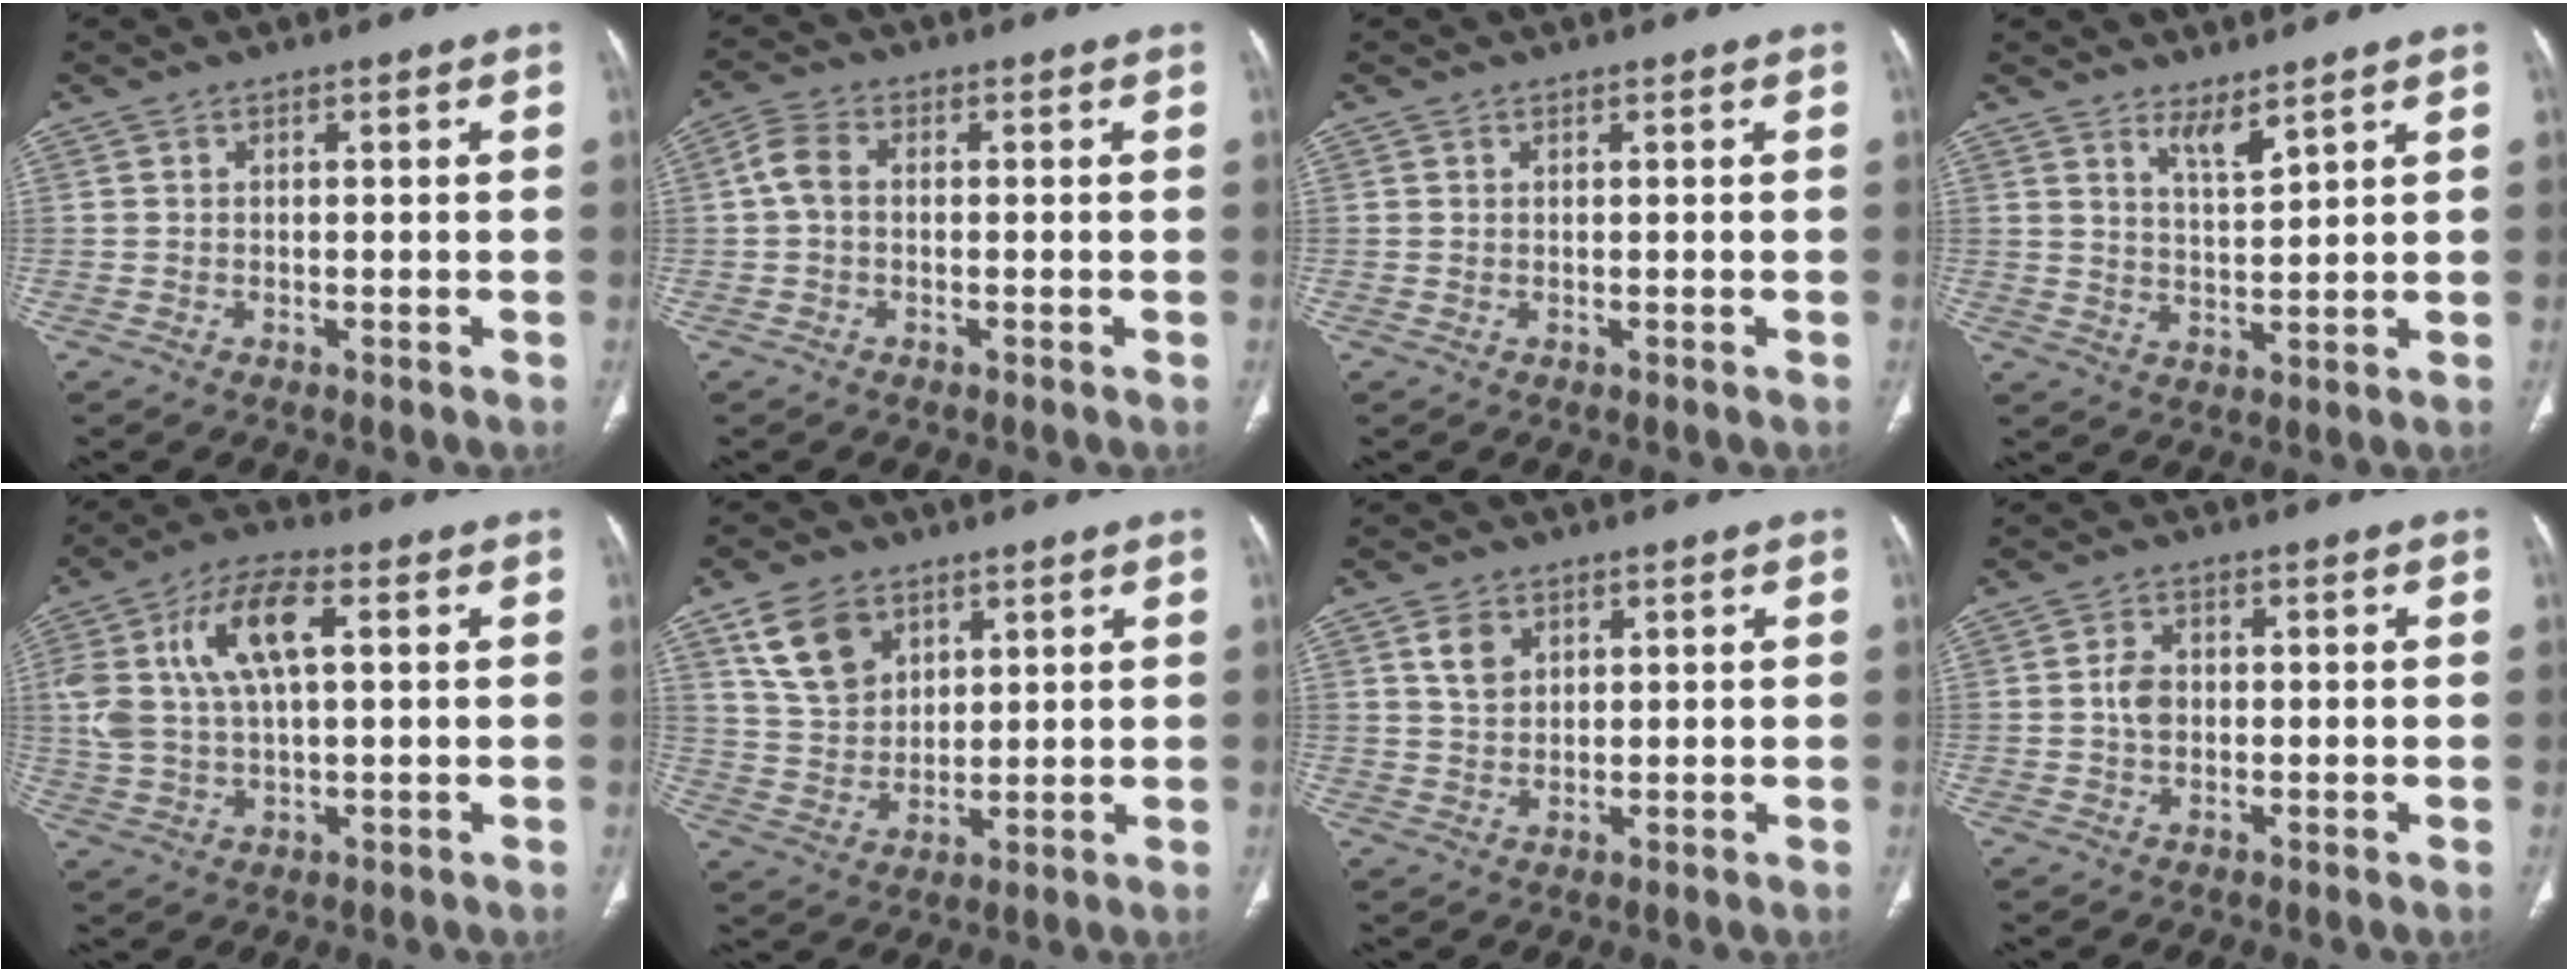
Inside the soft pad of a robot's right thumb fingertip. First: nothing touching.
{"total": 4.0, "force": [0.0, 2.6, 3.0], "torque": [-0.059, 0.011, -0.006]}
{"total": 0.0}
{"total": 4.2, "force": [3.3, 0.7, 2.4], "torque": [-0.037, -0.036, 0.065]}
{"total": 12.9, "force": [3.4, 5.8, 11.0], "torque": [-0.229, 0.017, 0.064]}
{"total": 10.2, "force": [5.4, 6.9, 5.1], "torque": [-0.072, -0.020, 0.113]}
{"total": 4.2, "force": [2.0, 2.9, 2.2], "torque": [-0.025, -0.008, 0.041]}
{"total": 3.3, "force": [-0.1, 2.5, 2.3], "torque": [-0.037, 0.006, -0.006]}